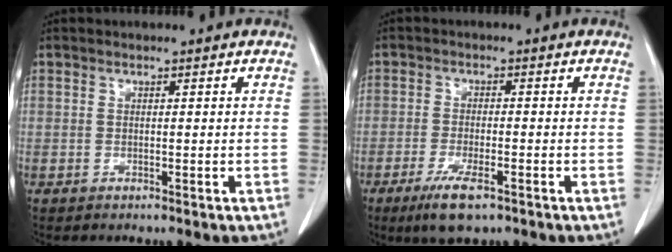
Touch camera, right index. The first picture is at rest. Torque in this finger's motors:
{"motor_torque": [0.59, -0.46, 0.14, 0.09]}